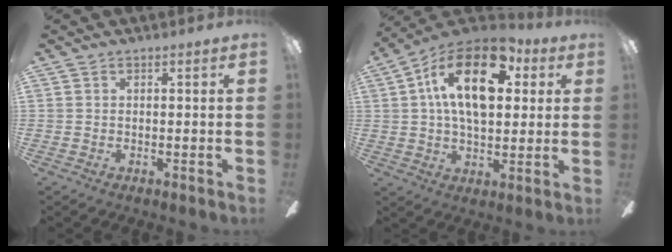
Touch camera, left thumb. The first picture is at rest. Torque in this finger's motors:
{"motor_torque": [1.71, 3.18, 1.42, -1.35, 0.18]}